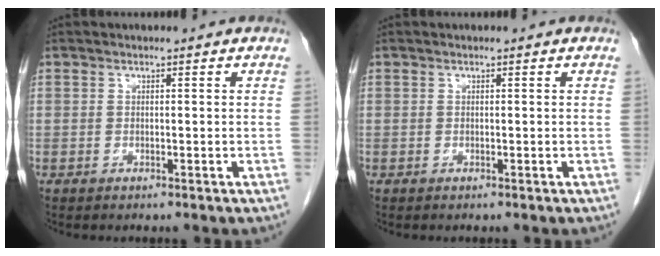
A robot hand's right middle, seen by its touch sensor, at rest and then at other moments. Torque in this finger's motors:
{"motor_torque": [0.00, 0.00, 0.00, 0.01]}